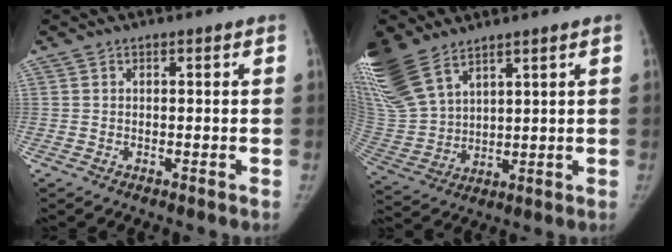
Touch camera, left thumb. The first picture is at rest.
{"total": 17.1, "force": [11.3, 8.7, 9.3], "torque": [-0.228, -0.023, 0.237]}